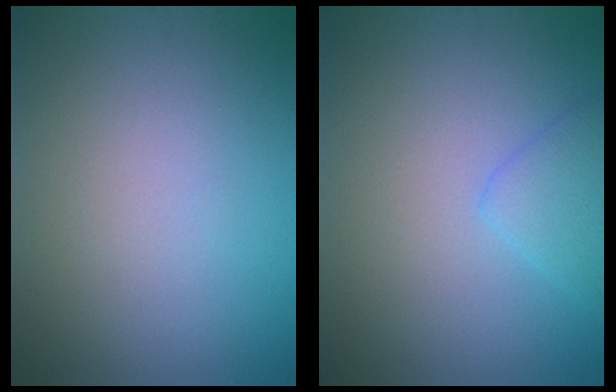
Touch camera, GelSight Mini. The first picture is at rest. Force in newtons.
{"total": 2.1, "press": 2.1, "slide": 0.2}